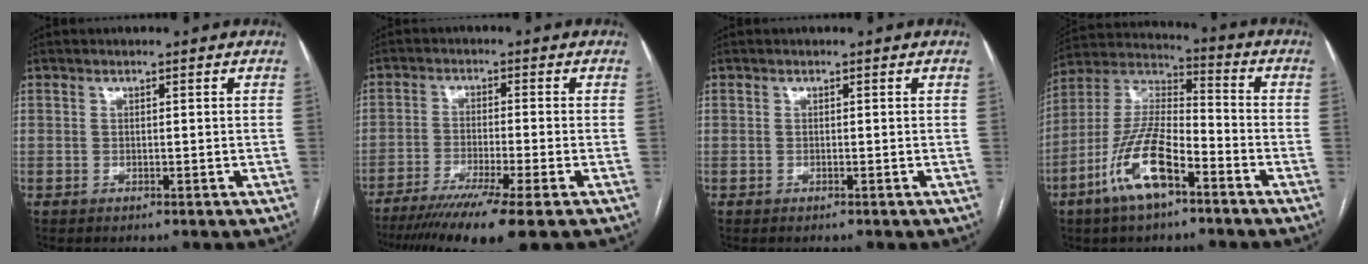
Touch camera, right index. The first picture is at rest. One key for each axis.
{"total": 12.2, "fx": -8.9, "fy": -1.1, "fz": 8.2, "tx": -0.135, "ty": -0.035, "tz": -0.141}
{"total": 0.0}
{"total": 13.7, "fx": -6.8, "fy": 4.4, "fz": 11.0, "tx": -0.234, "ty": 0.006, "tz": -0.129}